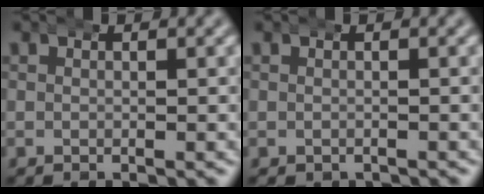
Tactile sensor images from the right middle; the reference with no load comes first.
{"total": 0.7, "force": [-0.5, 0.5, 0.0], "torque": [-0.006, -0.007, -0.003]}